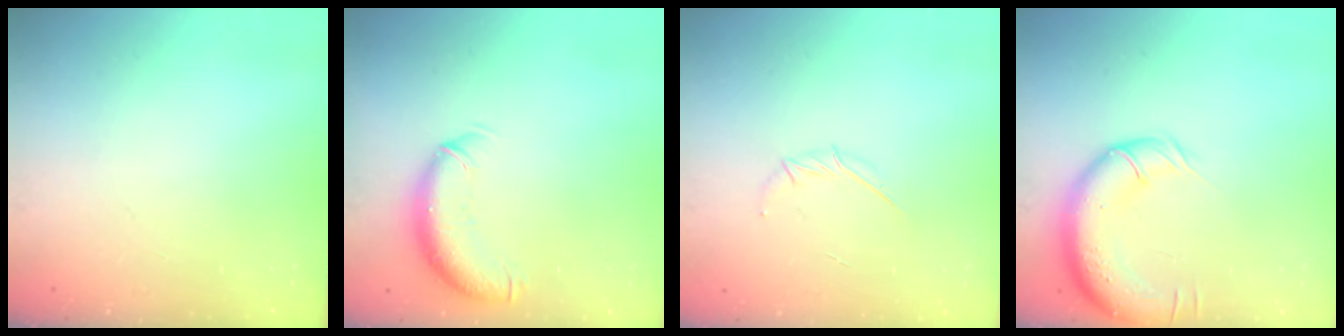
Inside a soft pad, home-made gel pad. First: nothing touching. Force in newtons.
{"total": 10.9, "press": 10.6, "slide": 2.3}
{"total": 3.9, "press": 3.8, "slide": 0.8}
{"total": 13.7, "press": 13.3, "slide": 3.4}